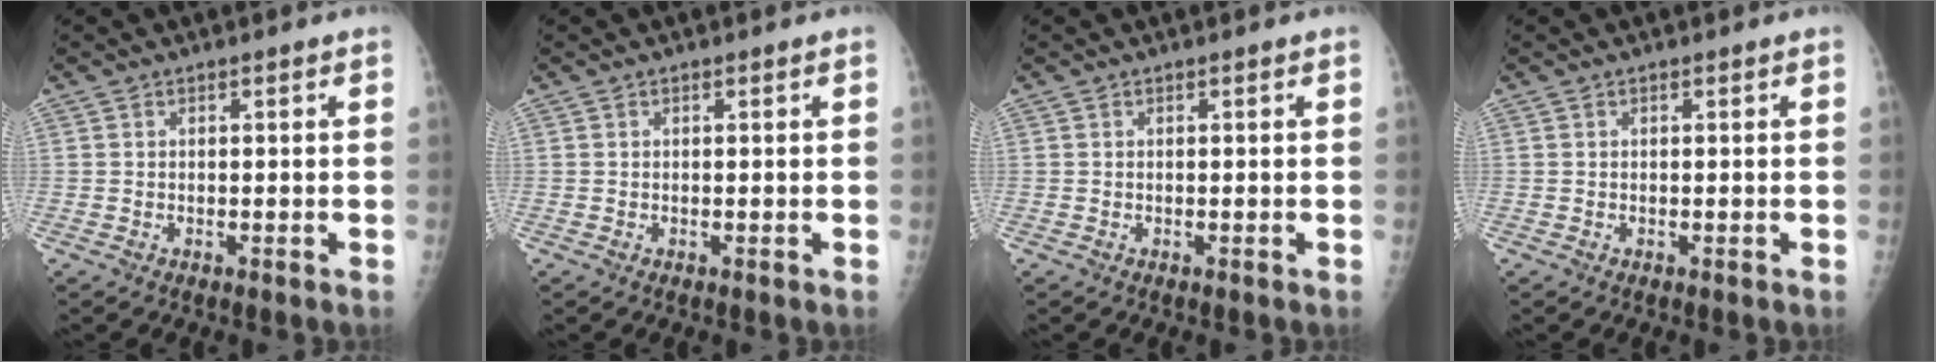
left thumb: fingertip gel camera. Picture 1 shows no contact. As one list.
[{"total": 0.0}, {"total": 0.0}, {"total": 0.0}]